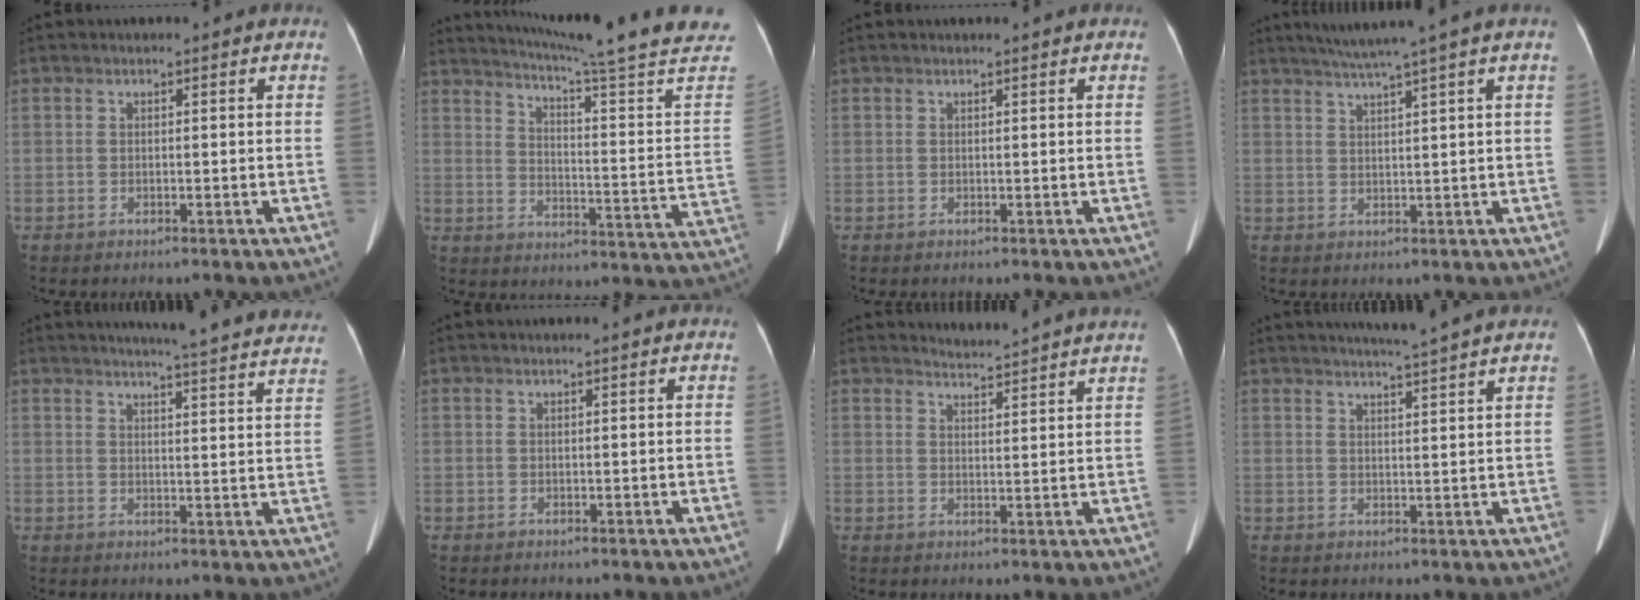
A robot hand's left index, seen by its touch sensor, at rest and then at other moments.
{"total": 24.0, "force": [21.1, -2.4, 11.2], "torque": [-0.174, -0.091, 0.266]}
{"total": 0.6, "force": [0.6, 0.0, 0.2], "torque": [-0.003, 0.004, 0.008]}
{"total": 6.3, "force": [4.8, -1.9, 3.7], "torque": [-0.056, 0.012, 0.077]}
{"total": 22.8, "force": [21.5, 0.6, 7.6], "torque": [-0.097, -0.065, 0.238]}
{"total": 1.7, "force": [1.5, -0.1, 0.8], "torque": [-0.010, 0.011, 0.018]}
{"total": 7.5, "force": [7.3, -1.2, 1.1], "torque": [-0.025, -0.011, 0.085]}
{"total": 7.1, "force": [6.3, -1.3, 2.9], "torque": [-0.045, 0.005, 0.081]}